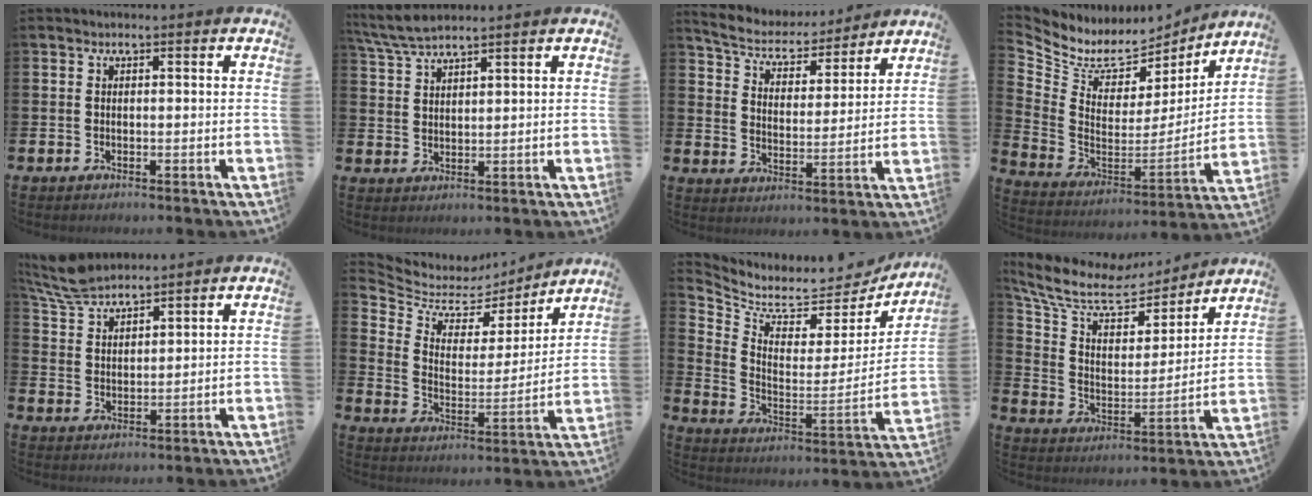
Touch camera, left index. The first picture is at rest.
{"total": 4.6, "force": [4.3, 0.3, 1.6], "torque": [-0.047, -0.010, 0.079]}
{"total": 5.8, "force": [5.6, 1.5, 0.8], "torque": [-0.051, -0.046, 0.094]}
{"total": 7.6, "force": [6.4, 3.7, 1.4], "torque": [-0.067, -0.048, 0.110]}
{"total": 6.9, "force": [6.5, 1.3, 1.8], "torque": [-0.060, -0.023, 0.121]}
{"total": 6.3, "force": [5.3, 3.1, 1.1], "torque": [-0.062, -0.042, 0.088]}
{"total": 6.5, "force": [6.1, 2.0, 0.8], "torque": [-0.048, -0.065, 0.100]}
{"total": 9.8, "force": [7.7, 4.7, 3.8], "torque": [-0.119, -0.045, 0.133]}